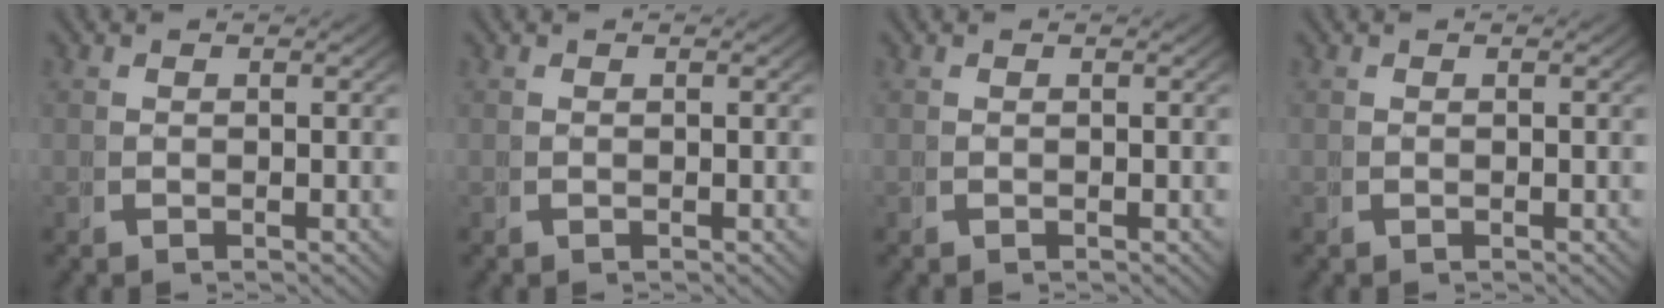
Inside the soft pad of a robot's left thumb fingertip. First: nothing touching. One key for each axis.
{"total": 0.0}
{"total": 0.0}
{"total": 0.0}